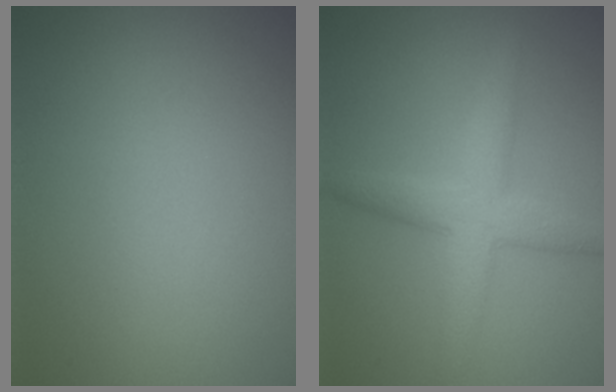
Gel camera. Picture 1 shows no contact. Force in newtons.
{"total": 4.3, "press": 4.3, "slide": 0.2}